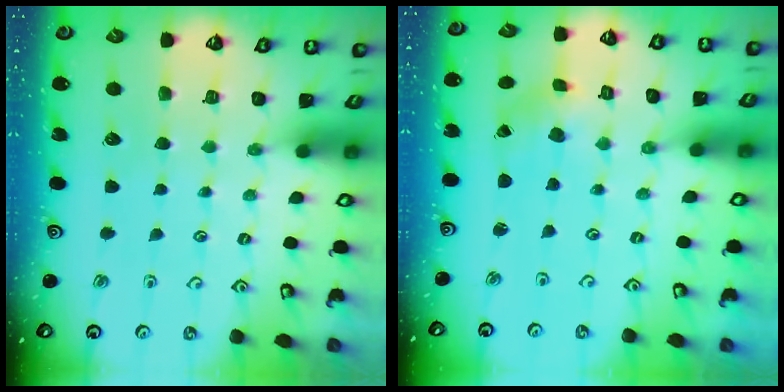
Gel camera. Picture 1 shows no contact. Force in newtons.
{"total": 2.7, "press": 2.3, "slide": 1.3}